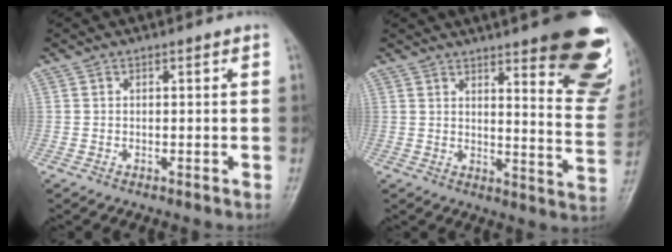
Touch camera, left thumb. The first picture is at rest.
{"total": 23.0, "force": [13.8, 5.6, 17.5], "torque": [-0.182, -0.074, 0.166]}